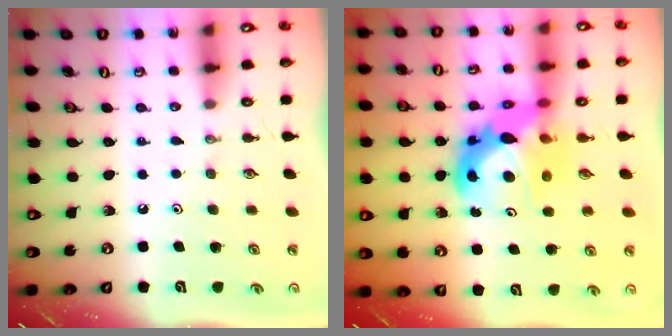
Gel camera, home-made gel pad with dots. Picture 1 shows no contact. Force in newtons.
{"total": 13.7, "press": 13.6, "slide": 1.1}